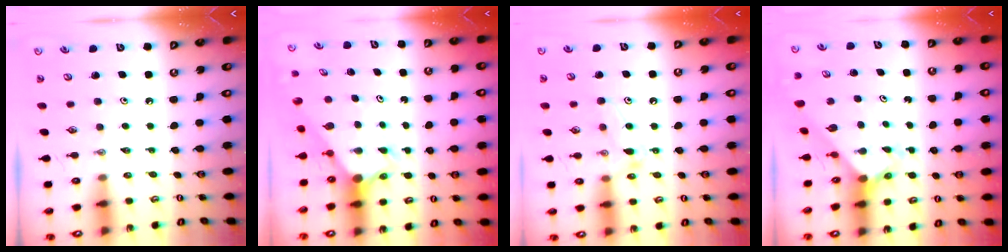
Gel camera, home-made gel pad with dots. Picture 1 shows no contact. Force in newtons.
{"total": 3.3, "press": 3.3, "slide": 0.1}
{"total": 11.8, "press": 11.7, "slide": 1.0}
{"total": 2.4, "press": 2.4, "slide": 0.2}